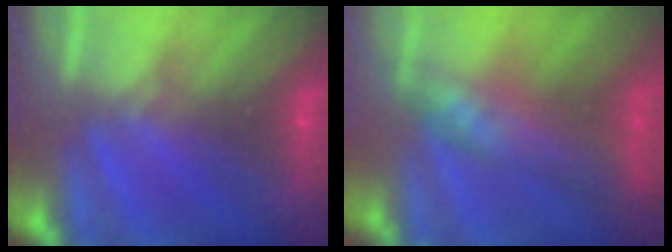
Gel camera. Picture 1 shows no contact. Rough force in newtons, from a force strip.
{"total": 9.4}